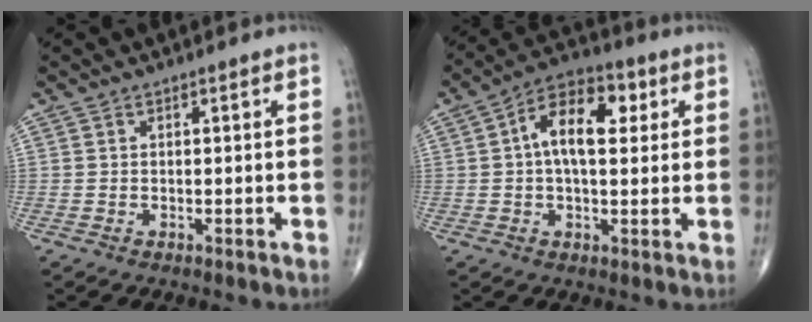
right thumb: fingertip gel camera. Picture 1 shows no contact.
{"total": 11.8, "force": [2.4, 6.3, 9.6], "torque": [-0.146, 0.023, 0.029]}